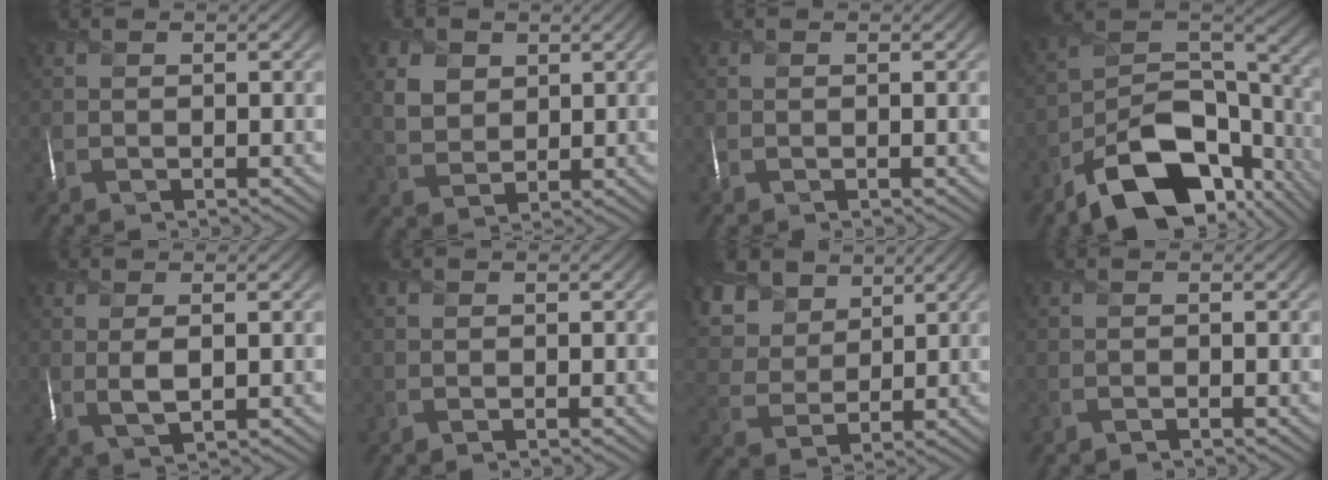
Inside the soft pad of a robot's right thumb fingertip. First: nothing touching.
{"total": 4.6, "force": [1.9, 3.5, 2.3], "torque": [-0.064, -0.006, 0.034]}
{"total": 0.0}
{"total": 17.0, "force": [-10.2, 8.7, 10.4], "torque": [-0.202, -0.039, -0.165]}
{"total": 2.9, "force": [0.6, 0.8, 2.8], "torque": [-0.059, 0.001, 0.015]}
{"total": 0.0}
{"total": 10.4, "force": [6.3, 6.4, 5.3], "torque": [-0.177, 0.013, 0.126]}
{"total": 0.0}